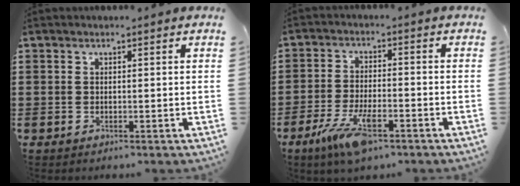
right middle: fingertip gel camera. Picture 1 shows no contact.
{"total": 7.9, "force": [-4.3, 2.5, 6.1], "torque": [-0.134, -0.009, -0.079]}